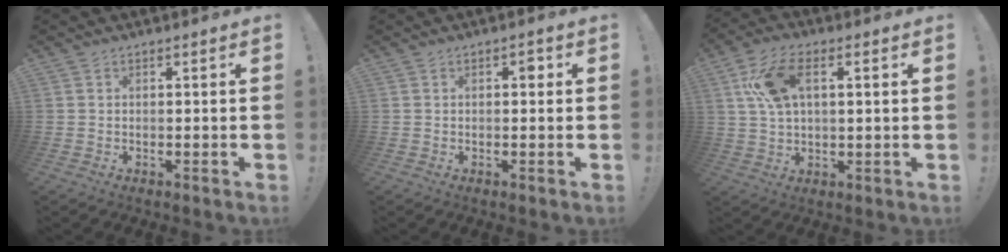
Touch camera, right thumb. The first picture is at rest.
{"total": 2.1, "force": [0.1, 1.4, 1.5], "torque": [-0.009, 0.002, -0.006]}
{"total": 10.8, "force": [2.7, 5.7, 8.8], "torque": [-0.186, 0.004, 0.049]}